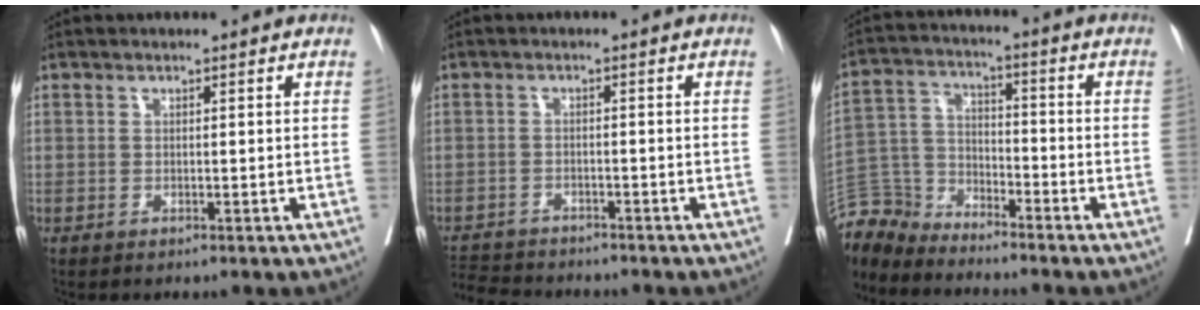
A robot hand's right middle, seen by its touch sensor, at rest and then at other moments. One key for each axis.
{"total": 6.7, "fx": -6.5, "fy": 1.1, "fz": 1.2, "tx": -0.023, "ty": -0.010, "tz": -0.104}
{"total": 7.3, "fx": -7.1, "fy": 1.2, "fz": -1.0, "tx": 0.014, "ty": 0.014, "tz": -0.146}